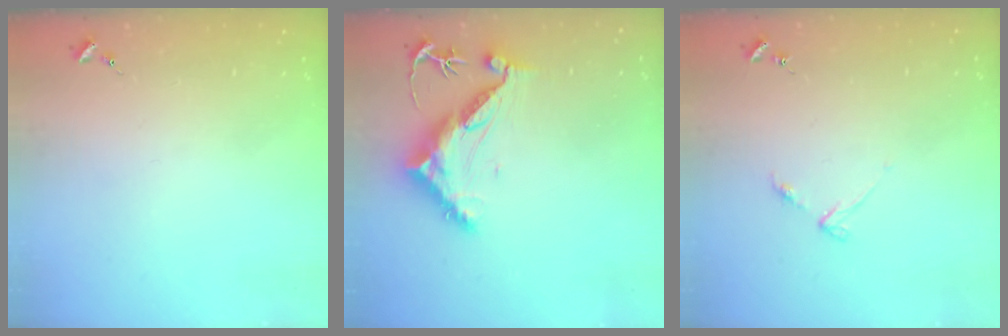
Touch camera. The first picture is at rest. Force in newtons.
{"total": 11.7, "press": 11.7, "slide": 0.9}
{"total": 3.4, "press": 3.4, "slide": 0.4}